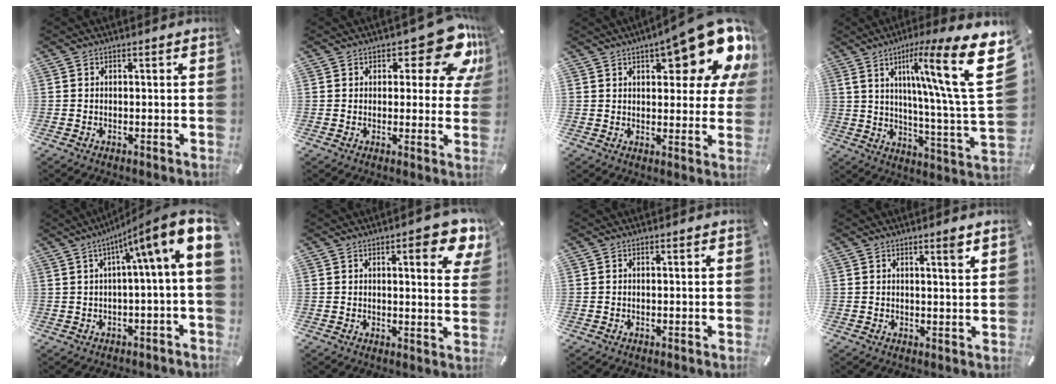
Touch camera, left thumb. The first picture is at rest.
{"total": 13.1, "force": [7.4, 5.9, 9.0], "torque": [-0.097, -0.050, 0.123]}
{"total": 19.8, "force": [10.8, 7.5, 14.9], "torque": [-0.188, -0.067, 0.175]}
{"total": 24.5, "force": [9.7, 4.1, 22.1], "torque": [-0.324, -0.066, 0.135]}
{"total": 10.7, "force": [2.9, 0.4, 10.3], "torque": [-0.161, -0.043, 0.037]}
{"total": 9.0, "force": [4.8, 2.5, 7.2], "torque": [-0.097, -0.024, 0.075]}
{"total": 0.0}
{"total": 2.8, "force": [1.9, 0.1, 2.0], "torque": [-0.027, -0.010, 0.028]}